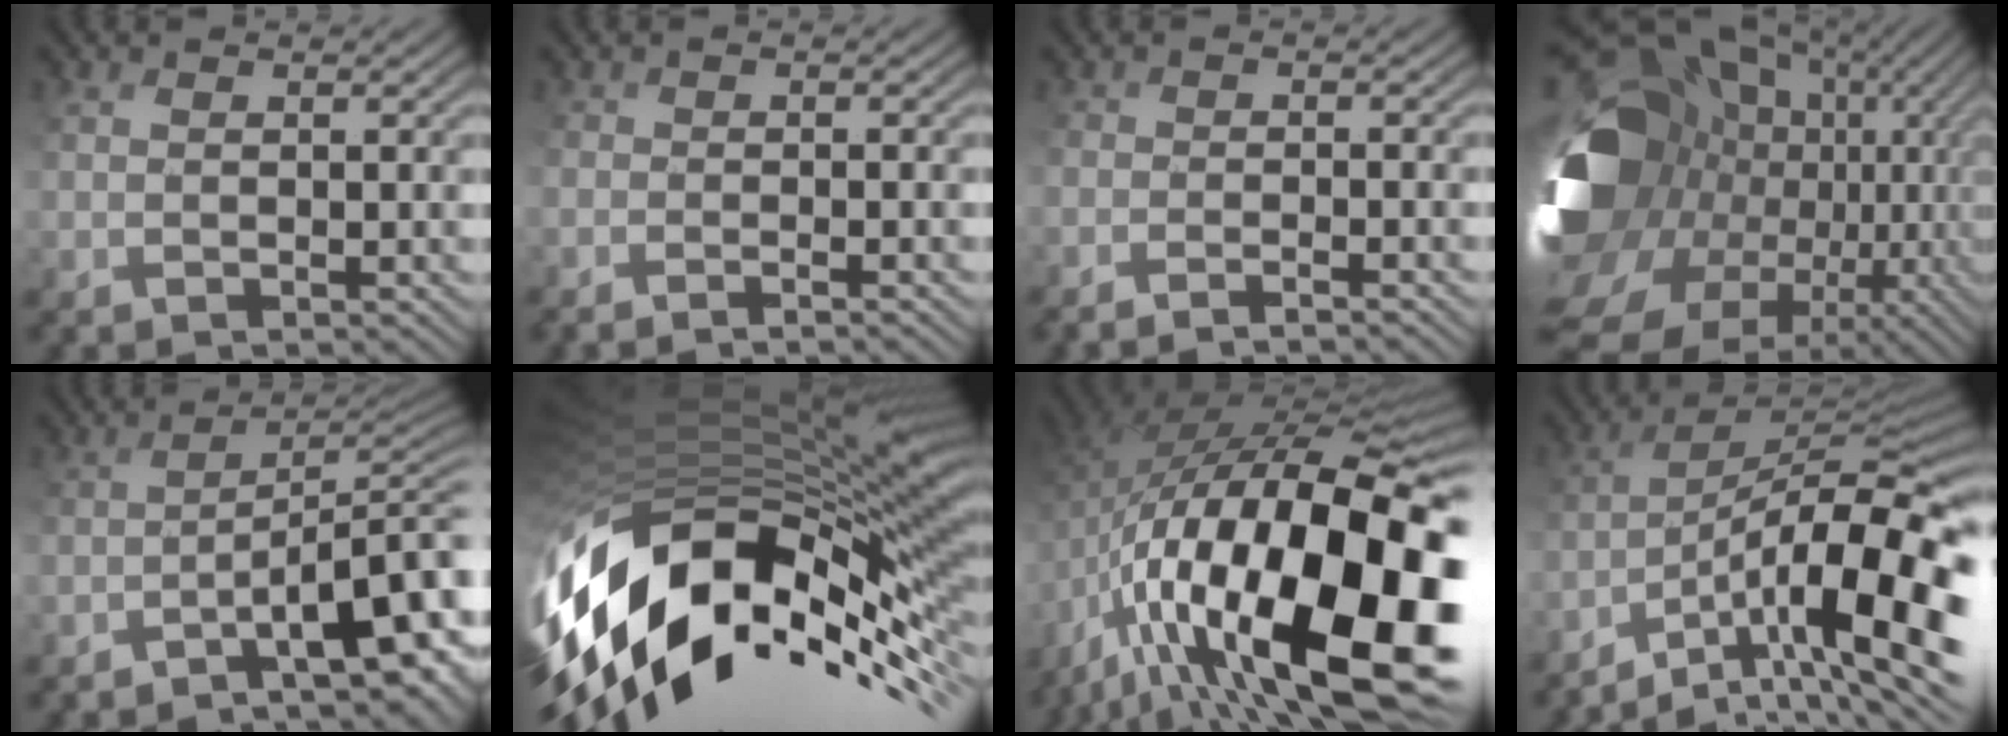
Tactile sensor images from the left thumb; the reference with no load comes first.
{"total": 2.4, "force": [-2.4, 0.0, 0.4], "torque": [0.000, -0.001, -0.042]}
{"total": 3.3, "force": [-3.2, 0.0, 0.8], "torque": [-0.011, 0.000, -0.058]}
{"total": 21.0, "force": [-3.0, 17.2, 11.6], "torque": [-0.295, -0.049, -0.025]}
{"total": 9.8, "force": [-6.4, 2.4, 7.0], "torque": [-0.094, 0.000, -0.084]}
{"total": 17.6, "force": [-5.9, 9.2, 13.7], "torque": [-0.299, -0.025, -0.091]}
{"total": 20.1, "force": [-7.9, 10.0, 15.6], "torque": [-0.303, -0.022, -0.117]}
{"total": 16.2, "force": [-7.9, 5.5, 13.0], "torque": [-0.218, -0.004, -0.131]}